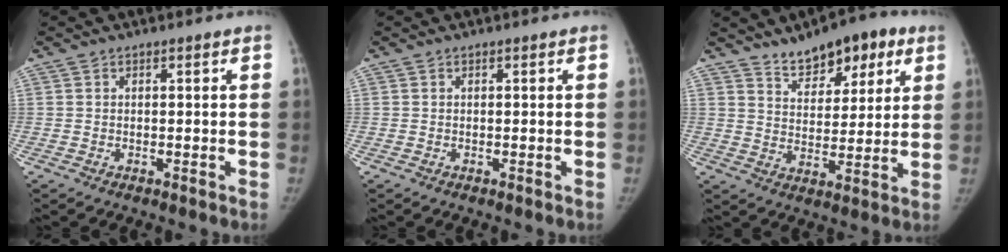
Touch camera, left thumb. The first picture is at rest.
{"total": 0.0}
{"total": 12.1, "force": [7.8, 6.0, 7.1], "torque": [-0.066, -0.029, 0.122]}